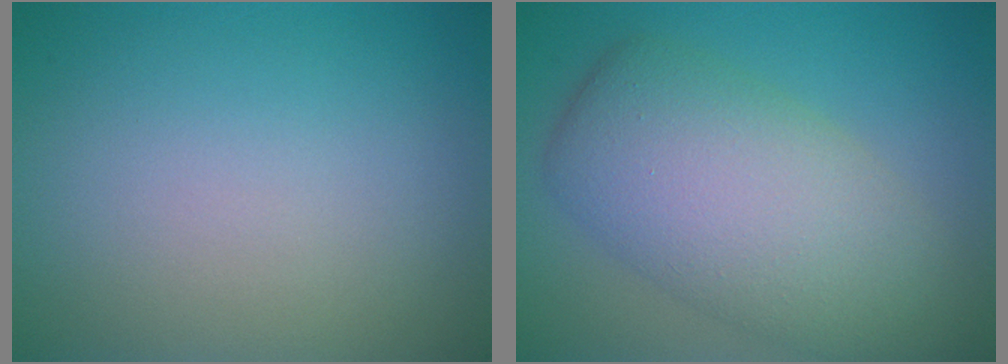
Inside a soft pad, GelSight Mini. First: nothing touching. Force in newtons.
{"total": 8.7, "press": 8.7, "slide": 0.5}